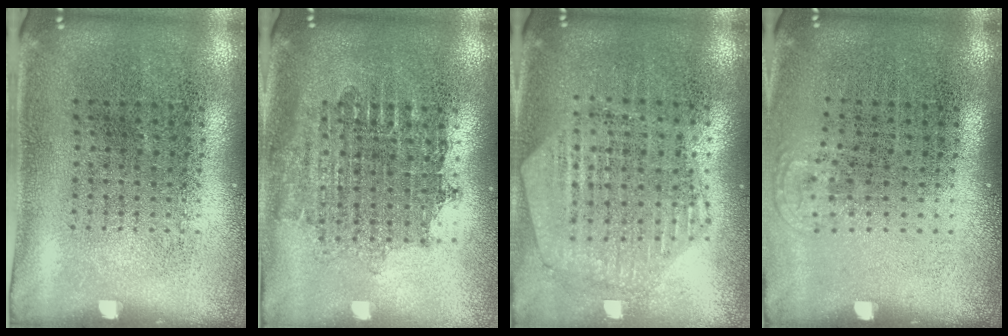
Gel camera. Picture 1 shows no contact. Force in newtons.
{"total": 1.6, "press": 1.3, "slide": 0.9}
{"total": 1.2, "press": 1.2, "slide": 0.2}
{"total": 0.6, "press": 0.5, "slide": 0.4}